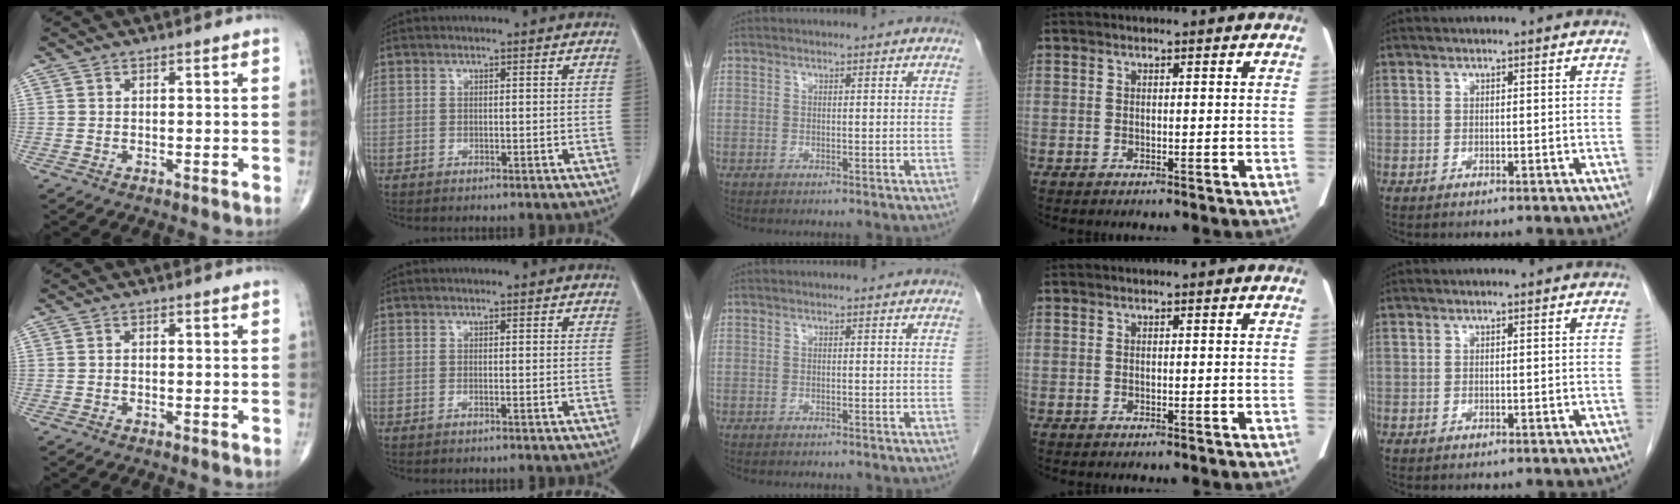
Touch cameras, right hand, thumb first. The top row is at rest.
{"thumb": {"total": 0.5, "force": [-0.2, 0.3, 0.4], "torque": [-0.007, 0.003, -0.005]}, "middle": {"total": 0.7, "force": [-0.6, 0.3, 0.3], "torque": [-0.011, 0.000, -0.008]}}